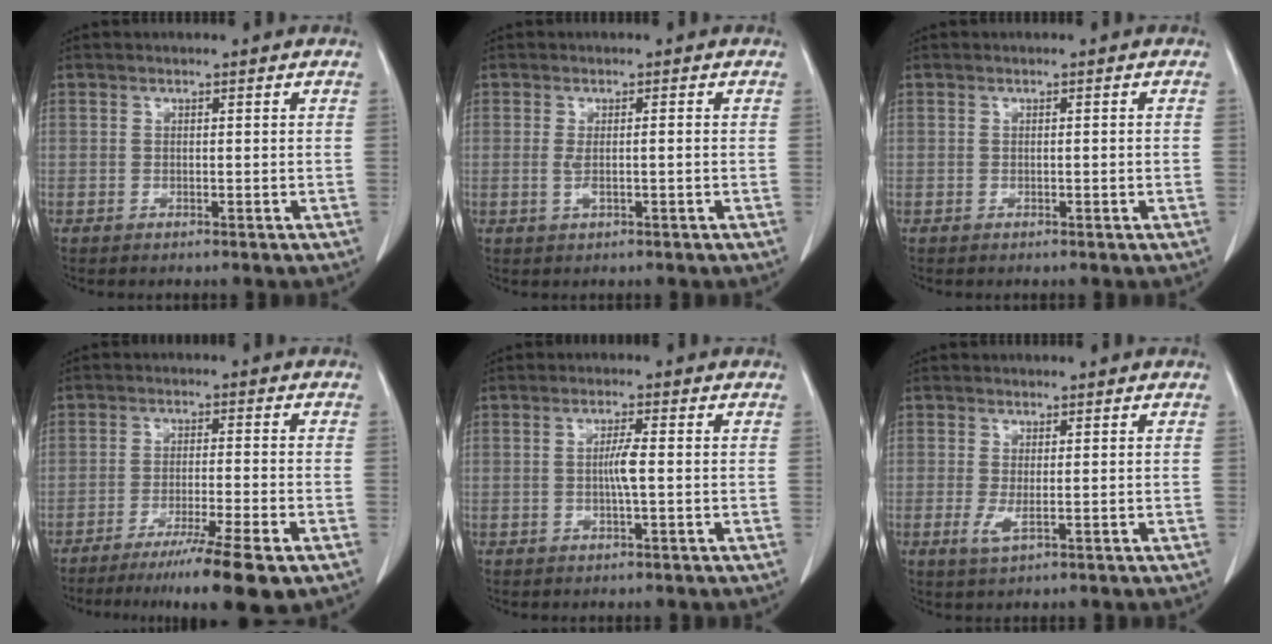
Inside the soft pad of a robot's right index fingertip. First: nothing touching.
{"total": 2.5, "force": [-0.3, 0.3, 2.5], "torque": [-0.049, 0.003, -0.002]}
{"total": 0.6, "force": [-0.2, 0.0, 0.6], "torque": [-0.009, 0.000, 0.000]}
{"total": 10.7, "force": [-7.3, -0.7, 7.8], "torque": [-0.116, -0.027, -0.113]}
{"total": 2.9, "force": [-0.2, -0.1, 2.9], "torque": [-0.055, -0.002, -0.004]}
{"total": 2.3, "force": [-0.4, 0.5, 2.2], "torque": [-0.047, -0.007, -0.003]}